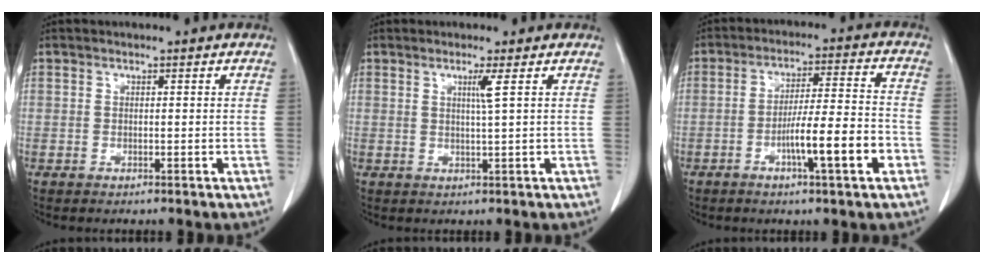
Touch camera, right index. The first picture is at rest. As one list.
[{"total": 2.2, "force": [0.9, -0.8, 1.9], "torque": [-0.036, -0.006, 0.017]}, {"total": 10.3, "force": [-4.1, 0.3, 9.4], "torque": [-0.152, 0.004, -0.066]}]